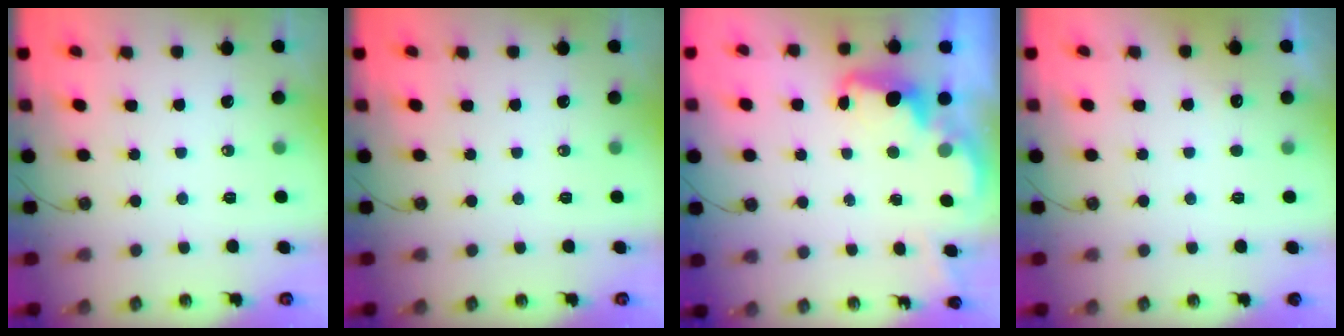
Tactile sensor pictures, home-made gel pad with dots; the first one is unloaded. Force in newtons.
{"total": 0.0}
{"total": 2.4, "press": 2.3, "slide": 0.5}
{"total": 2.6, "press": 2.4, "slide": 0.9}